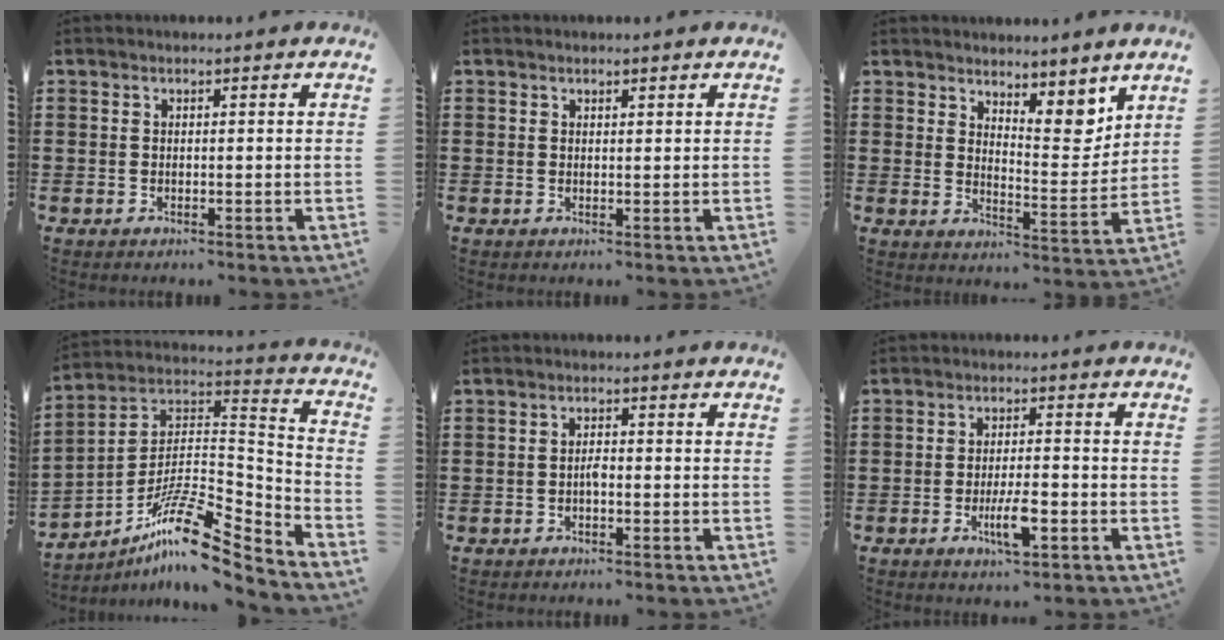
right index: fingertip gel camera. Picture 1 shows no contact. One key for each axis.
{"total": 0.7, "fx": 0.5, "fy": 0.4, "fz": 0.2, "tx": -0.005, "ty": 0.002, "tz": 0.011}
{"total": 6.4, "fx": 5.4, "fy": 2.2, "fz": 2.5, "tx": -0.042, "ty": -0.030, "tz": 0.096}
{"total": 13.1, "fx": -9.0, "fy": 3.4, "fz": 8.8, "tx": -0.161, "ty": 0.020, "tz": -0.170}
{"total": 1.6, "fx": -0.5, "fy": 0.4, "fz": 1.4, "tx": -0.029, "ty": 0.001, "tz": -0.010}
{"total": 5.2, "fx": -2.1, "fy": 1.4, "fz": 4.6, "tx": -0.087, "ty": -0.003, "tz": -0.038}